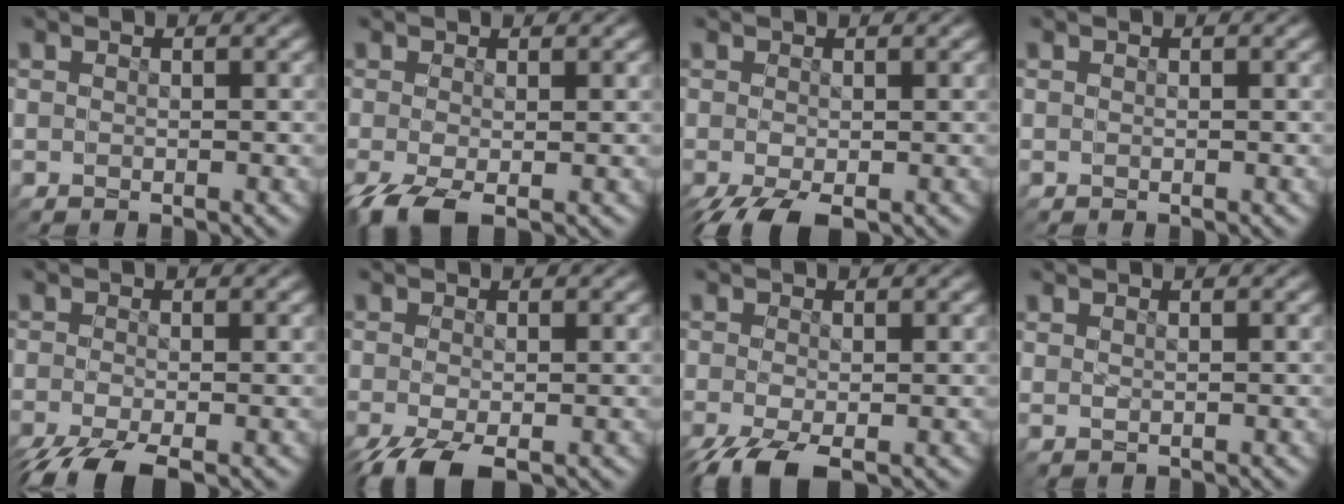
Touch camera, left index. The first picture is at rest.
{"total": 0.7, "force": [-0.6, -0.1, 0.2], "torque": [0.014, 0.001, -0.008]}
{"total": 1.0, "force": [-0.5, 0.2, 0.8], "torque": [0.003, -0.004, -0.003]}
{"total": 0.0}
{"total": 2.1, "force": [-1.5, -1.5, 0.1], "torque": [0.021, 0.003, -0.023]}
{"total": 0.9, "force": [-0.7, -0.1, 0.5], "torque": [0.008, -0.003, -0.008]}
{"total": 0.9, "force": [-0.7, -0.3, 0.3], "torque": [0.015, 0.000, -0.009]}
{"total": 1.9, "force": [1.1, 0.5, 1.5], "torque": [-0.018, 0.010, 0.017]}